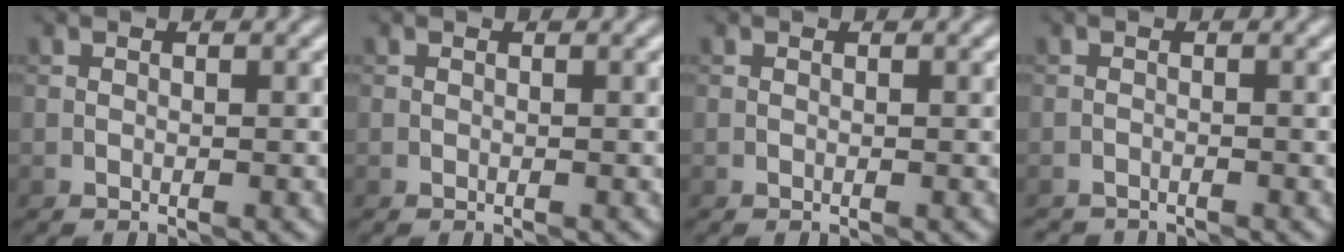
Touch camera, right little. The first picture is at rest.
{"total": 0.0}
{"total": 0.0}
{"total": 1.4, "force": [-1.4, 0.1, -0.2], "torque": [0.005, -0.007, -0.031]}